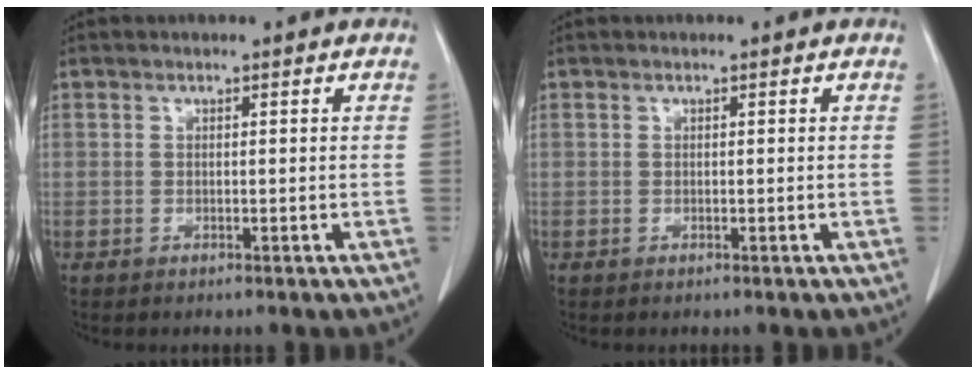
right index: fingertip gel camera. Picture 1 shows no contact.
{"total": 0.0}